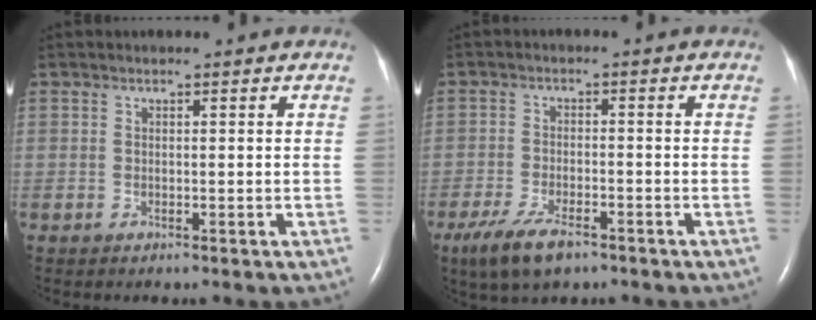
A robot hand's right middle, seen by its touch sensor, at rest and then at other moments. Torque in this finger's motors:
{"motor_torque": [0.86, -0.73, 0.36, 0.10]}